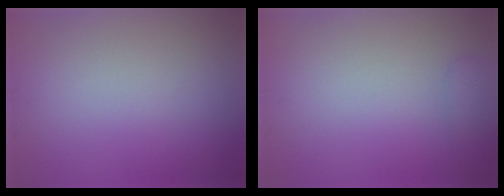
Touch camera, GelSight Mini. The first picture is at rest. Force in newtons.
{"total": 1.5, "press": 1.5, "slide": 0.1}